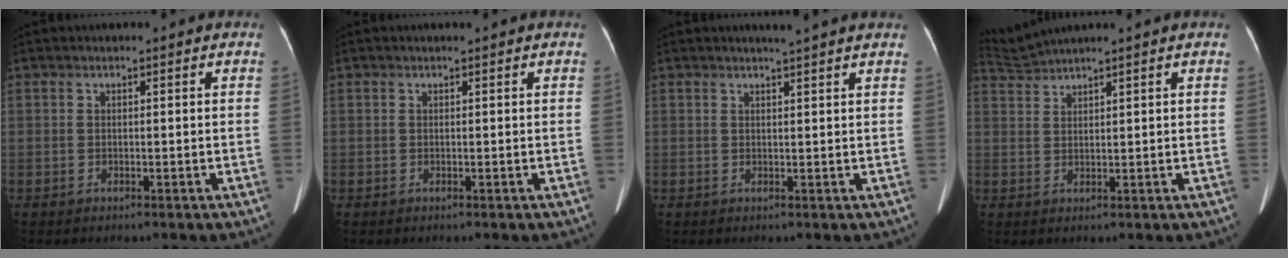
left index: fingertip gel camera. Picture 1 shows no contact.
{"total": 0.0}
{"total": 3.7, "force": [3.2, -0.6, 1.6], "torque": [-0.022, 0.007, 0.037]}
{"total": 3.1, "force": [2.8, -1.3, -0.2], "torque": [-0.008, 0.008, 0.068]}